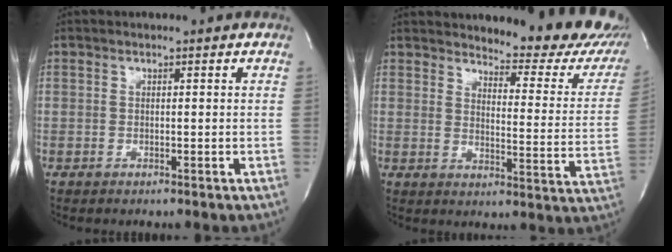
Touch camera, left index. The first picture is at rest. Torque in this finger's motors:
{"motor_torque": [0.19, -0.29, 0.51, 0.08]}